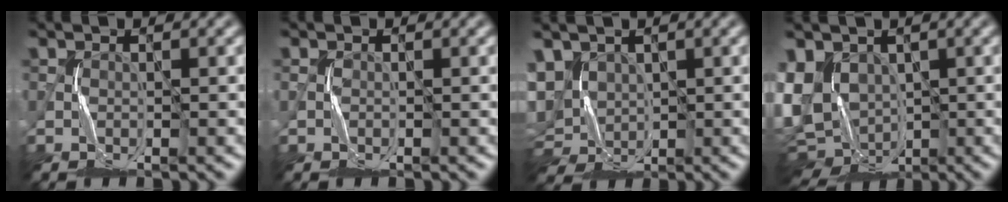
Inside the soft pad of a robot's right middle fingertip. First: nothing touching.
{"total": 0.7, "force": [-0.2, 0.7, -0.1], "torque": [0.003, -0.001, -0.004]}
{"total": 6.7, "force": [1.8, 5.0, 4.1], "torque": [-0.093, 0.011, 0.037]}
{"total": 9.9, "force": [-1.7, 7.5, 6.2], "torque": [-0.120, -0.014, -0.019]}